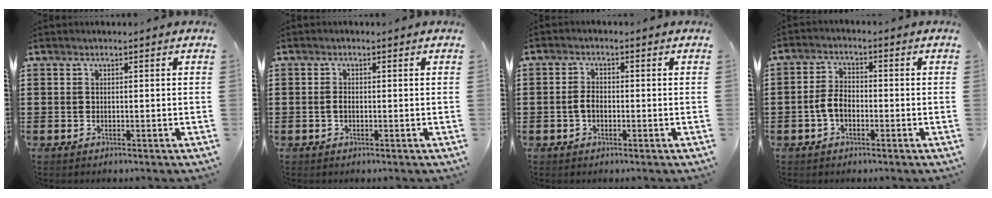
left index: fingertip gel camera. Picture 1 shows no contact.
{"total": 1.2, "force": [-0.2, 0.6, 1.0], "torque": [-0.029, -0.002, -0.006]}
{"total": 2.5, "force": [-0.4, 1.4, 2.1], "torque": [-0.055, -0.001, -0.012]}
{"total": 4.1, "force": [-1.1, 2.4, 3.2], "torque": [-0.078, 0.000, -0.026]}